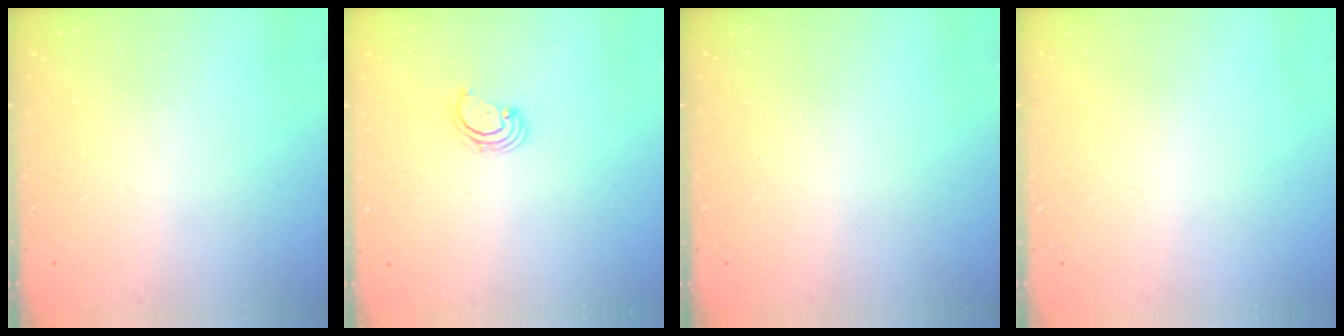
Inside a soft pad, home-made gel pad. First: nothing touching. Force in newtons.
{"total": 2.3, "press": 2.3, "slide": 0.1}
{"total": 0.0}
{"total": 0.0}